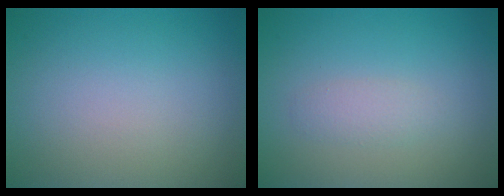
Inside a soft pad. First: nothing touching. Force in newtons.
{"total": 1.4, "press": 1.4, "slide": 0.1}